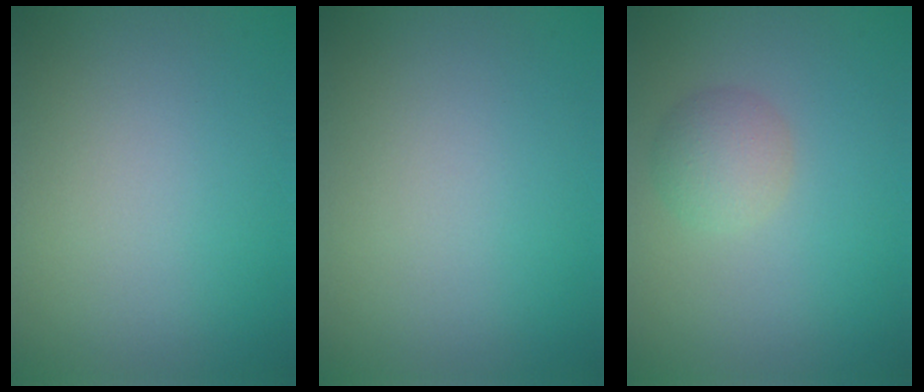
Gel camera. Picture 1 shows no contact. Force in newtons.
{"total": 0.0}
{"total": 2.3, "press": 2.3, "slide": 0.0}